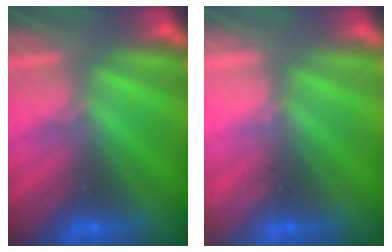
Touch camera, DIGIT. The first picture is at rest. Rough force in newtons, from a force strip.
{"total": 2.3}